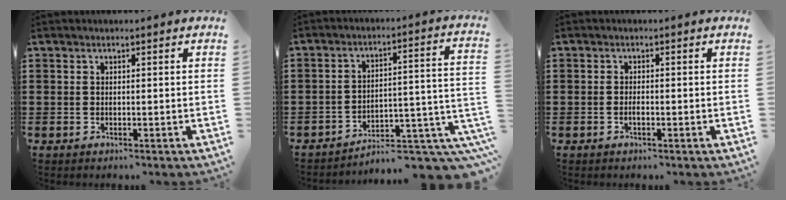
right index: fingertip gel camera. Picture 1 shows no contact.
{"total": 6.0, "force": [-5.1, 1.3, 2.8], "torque": [-0.042, -0.002, -0.099]}
{"total": 1.0, "force": [-0.4, 0.3, 0.8], "torque": [-0.018, -0.001, -0.006]}